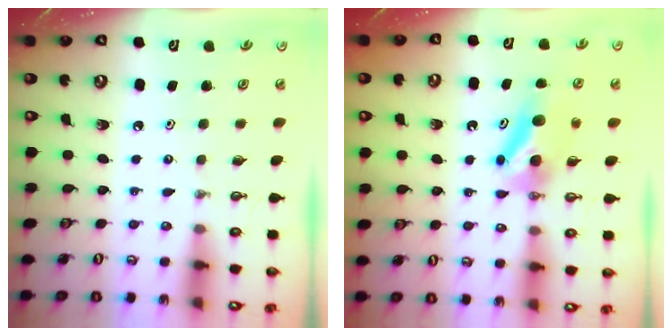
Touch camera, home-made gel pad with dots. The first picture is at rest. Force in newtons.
{"total": 6.6, "press": 6.6, "slide": 0.7}